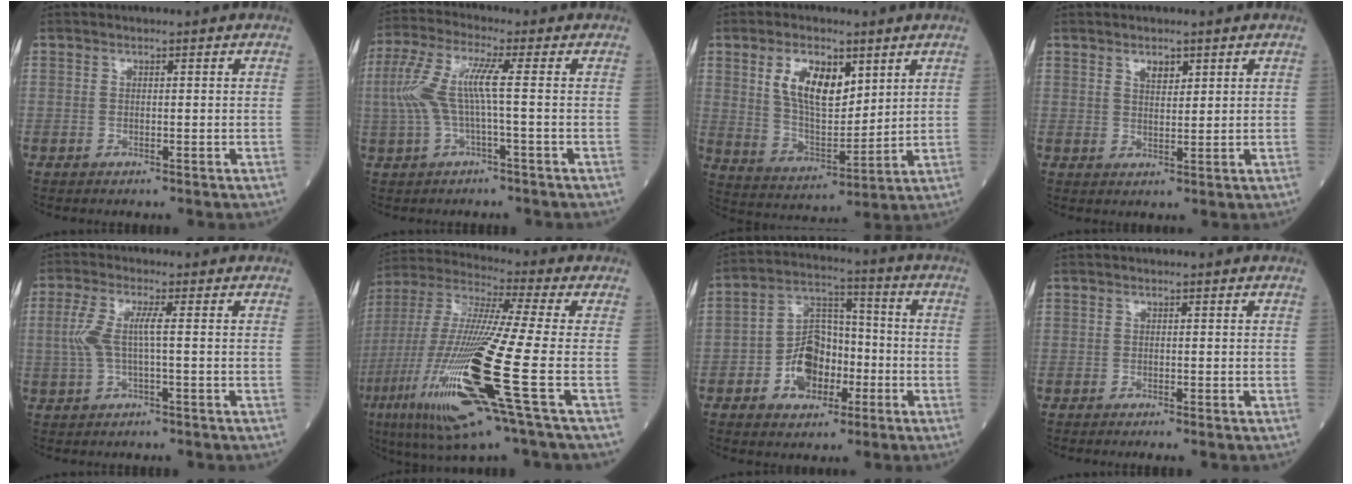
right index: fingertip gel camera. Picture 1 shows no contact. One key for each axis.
{"total": 7.7, "fx": -0.3, "fy": 0.9, "fz": 7.7, "tx": -0.181, "ty": 0.027, "tz": -0.008}
{"total": 10.6, "fx": 4.7, "fy": 4.8, "fz": 8.2, "tx": -0.157, "ty": 0.006, "tz": 0.095}
{"total": 2.3, "fx": 1.4, "fy": 1.1, "fz": 1.4, "tx": -0.023, "ty": 0.000, "tz": 0.027}
{"total": 4.5, "fx": -0.1, "fy": 0.6, "fz": 4.4, "tx": -0.110, "ty": 0.013, "tz": -0.002}
{"total": 22.2, "fx": -7.3, "fy": 0.3, "fz": 21.0, "tx": -0.458, "ty": -0.042, "tz": -0.143}
{"total": 9.5, "fx": -3.4, "fy": 6.4, "fz": 6.1, "tx": -0.123, "ty": 0.025, "tz": -0.058}
{"total": 1.0, "fx": -0.9, "fy": -0.2, "fz": 0.5, "tx": -0.006, "ty": 0.002, "tz": -0.013}